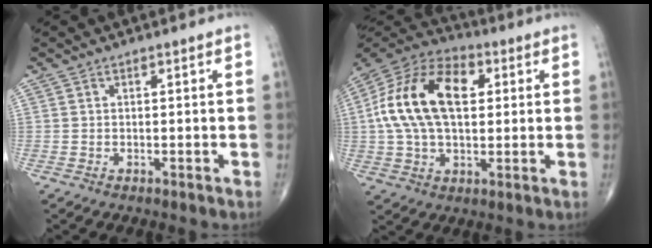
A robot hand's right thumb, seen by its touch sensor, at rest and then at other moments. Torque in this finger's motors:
{"motor_torque": [1.98, 2.18, 1.12, -0.85, 0.52]}